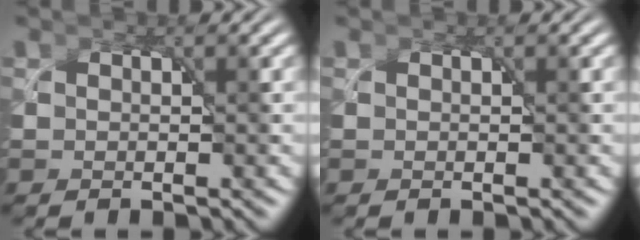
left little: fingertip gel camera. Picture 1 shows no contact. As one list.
[{"total": 0.0}]